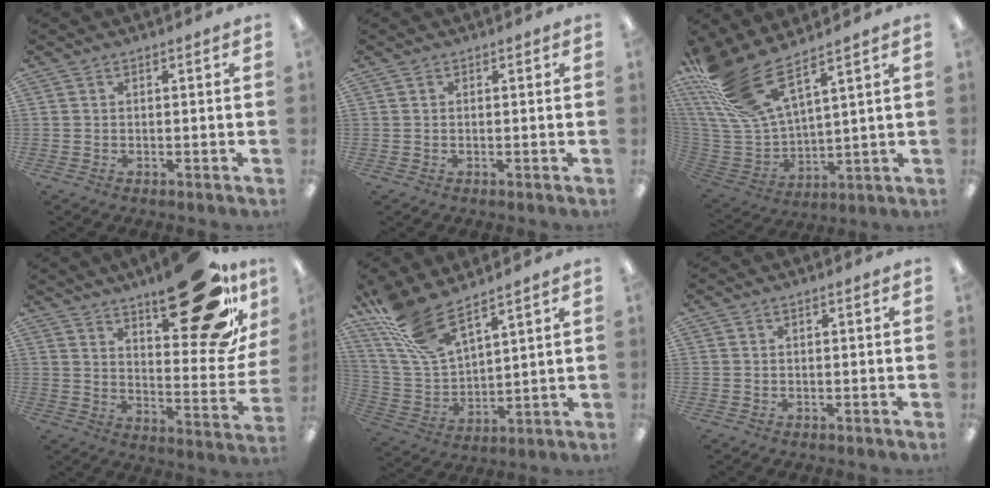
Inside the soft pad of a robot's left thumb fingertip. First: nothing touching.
{"total": 0.0}
{"total": 17.8, "force": [12.3, 5.8, 11.5], "torque": [-0.266, -0.074, 0.222]}
{"total": 26.7, "force": [17.1, 8.8, 18.5], "torque": [-0.231, -0.110, 0.271]}
{"total": 14.9, "force": [11.2, 4.5, 8.7], "torque": [-0.212, -0.056, 0.204]}
{"total": 0.6, "force": [0.3, 0.0, 0.5], "torque": [-0.009, 0.001, 0.005]}